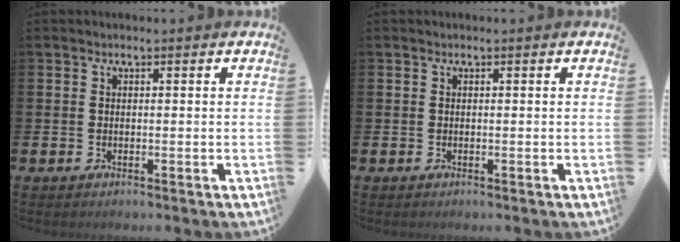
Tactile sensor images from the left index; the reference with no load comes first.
{"total": 0.0}